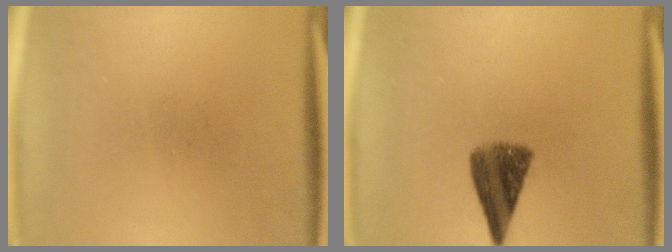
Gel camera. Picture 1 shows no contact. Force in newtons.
{"total": 7.3}